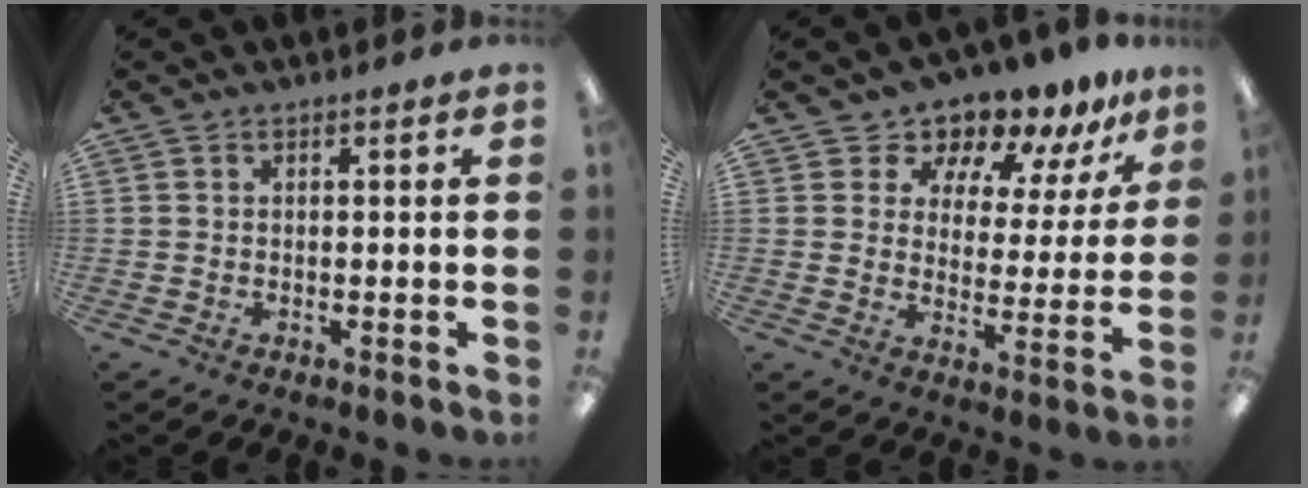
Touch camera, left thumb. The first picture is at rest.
{"total": 10.0, "force": [9.2, 3.7, 1.5], "torque": [-0.033, -0.087, 0.166]}